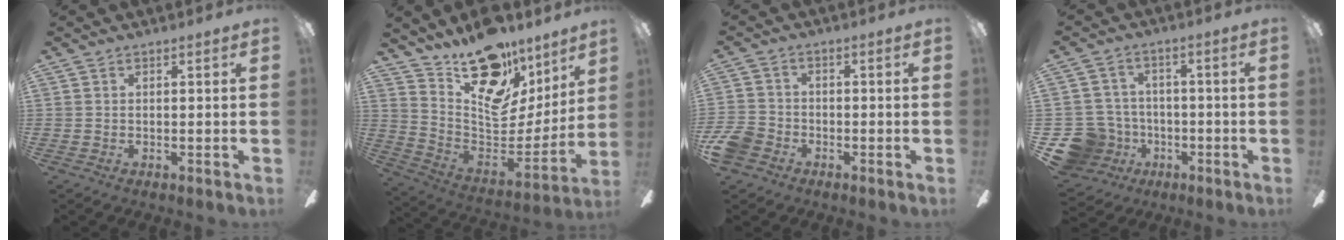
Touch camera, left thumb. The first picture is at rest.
{"total": 19.5, "force": [13.3, 10.6, 9.6], "torque": [-0.141, -0.104, 0.238]}
{"total": 6.6, "force": [-3.4, 5.0, 2.5], "torque": [-0.070, 0.021, -0.067]}
{"total": 11.5, "force": [-4.6, 9.9, 3.5], "torque": [-0.118, 0.030, -0.078]}